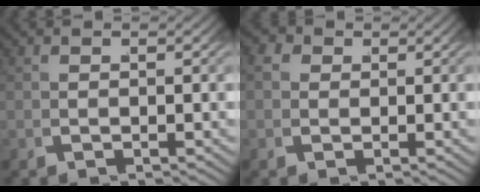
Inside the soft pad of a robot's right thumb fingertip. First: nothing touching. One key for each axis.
{"total": 2.0, "fx": 0.6, "fy": 1.8, "fz": 0.6, "tx": -0.015, "ty": 0.001, "tz": 0.005}